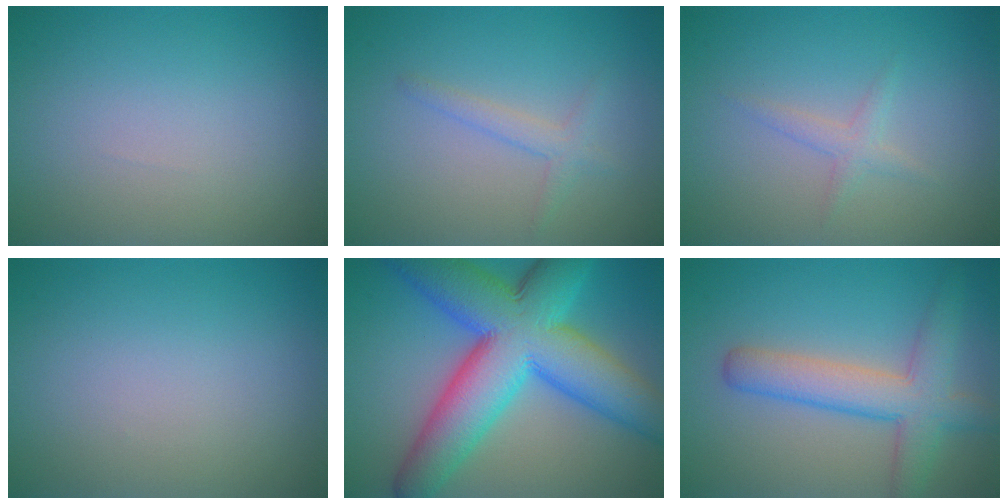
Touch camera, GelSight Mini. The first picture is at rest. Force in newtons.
{"total": 1.6, "press": 1.6, "slide": 0.1}
{"total": 1.3, "press": 1.3, "slide": 0.1}
{"total": 0.0}
{"total": 13.9, "press": 13.9, "slide": 0.2}
{"total": 5.5, "press": 5.5, "slide": 0.2}